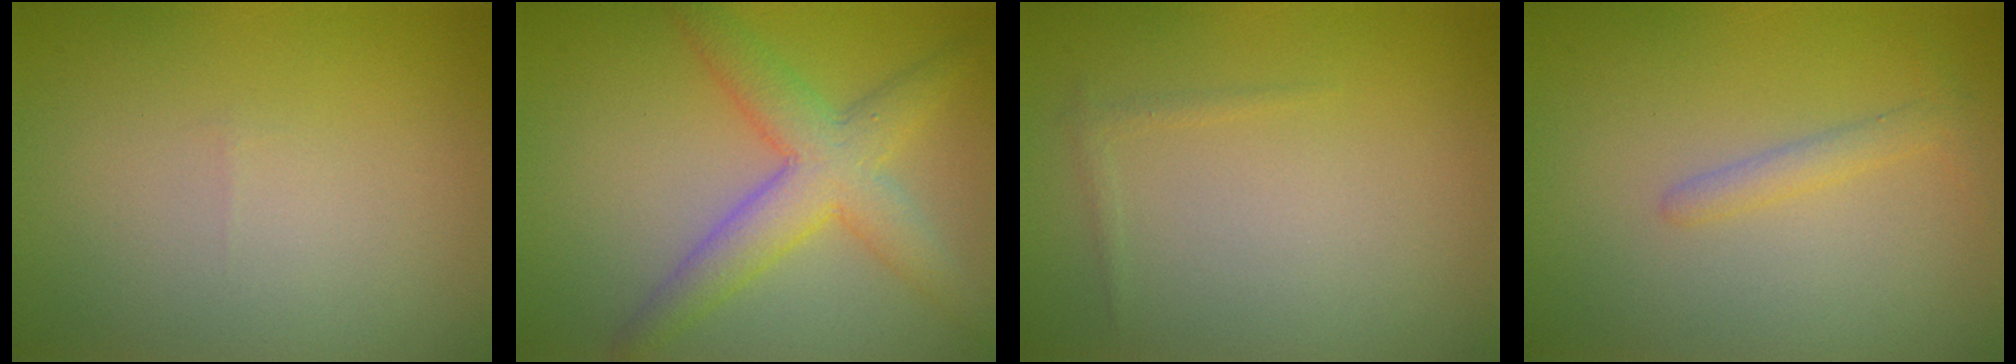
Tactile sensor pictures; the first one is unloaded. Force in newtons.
{"total": 5.4, "press": 5.4, "slide": 0.1}
{"total": 0.6, "press": 0.6, "slide": 0.1}
{"total": 1.4, "press": 1.4, "slide": 0.0}